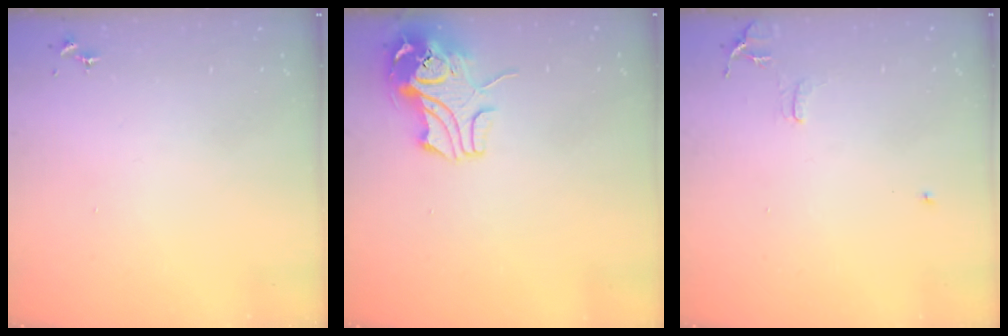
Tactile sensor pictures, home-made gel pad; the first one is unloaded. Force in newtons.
{"total": 10.8, "press": 10.6, "slide": 1.6}
{"total": 8.1, "press": 8.0, "slide": 0.7}